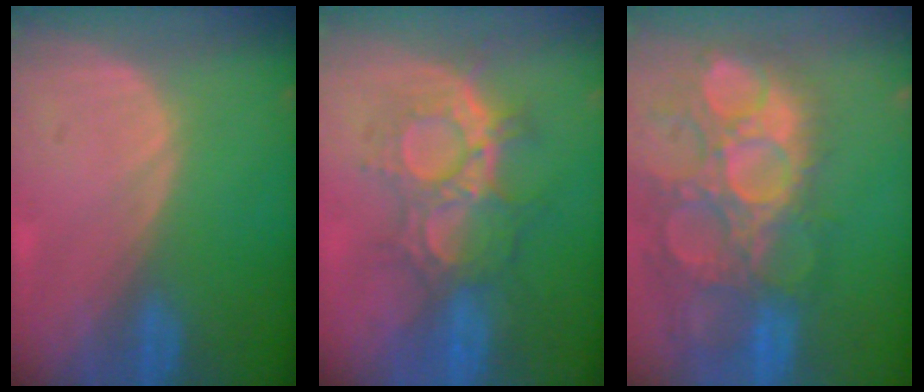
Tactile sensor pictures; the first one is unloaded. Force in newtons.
{"total": 8.8, "press": 8.8, "slide": 0.9}
{"total": 15.1, "press": 12.6, "slide": 8.3}